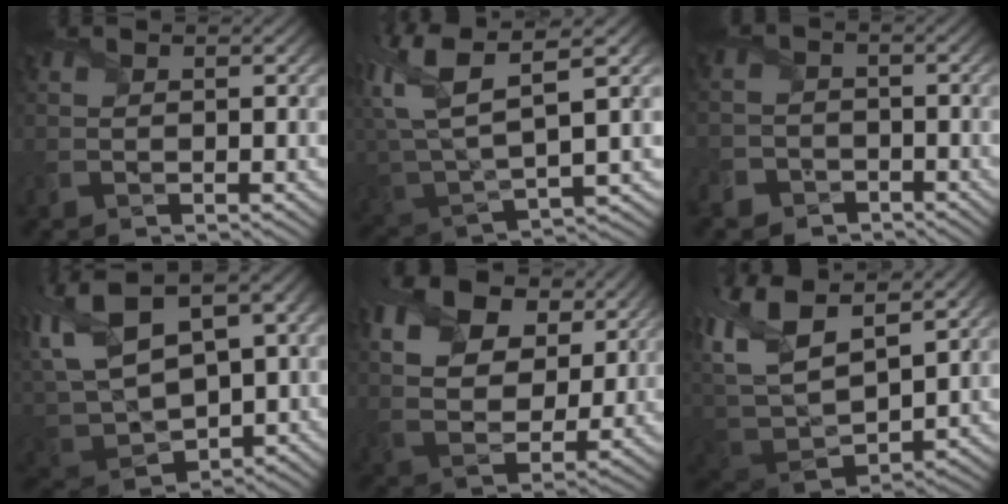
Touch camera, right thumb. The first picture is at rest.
{"total": 13.1, "force": [5.3, 5.5, 10.7], "torque": [-0.253, 0.004, 0.099]}
{"total": 5.6, "force": [-3.9, 4.0, 0.5], "torque": [-0.020, -0.013, -0.086]}
{"total": 15.2, "force": [2.2, 9.9, 11.3], "torque": [-0.268, -0.003, 0.071]}
{"total": 15.7, "force": [8.0, 9.3, 9.8], "torque": [-0.222, 0.026, 0.131]}
{"total": 15.2, "force": [5.4, 7.4, 12.1], "torque": [-0.275, 0.001, 0.112]}